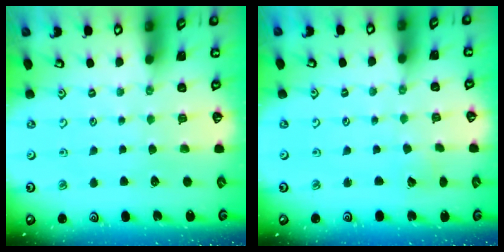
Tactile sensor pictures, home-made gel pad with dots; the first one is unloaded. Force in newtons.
{"total": 2.6, "press": 2.6, "slide": 0.3}